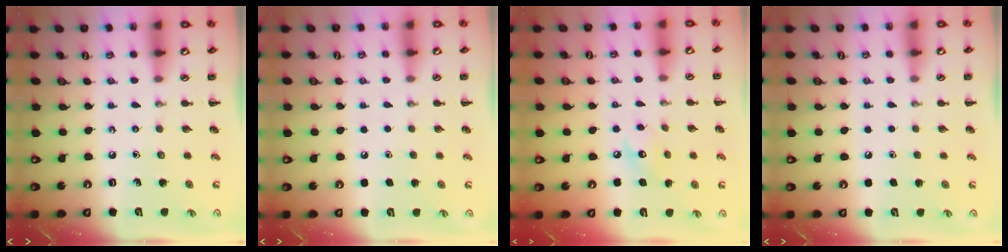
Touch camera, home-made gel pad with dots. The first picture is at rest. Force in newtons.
{"total": 1.6, "press": 1.6, "slide": 0.1}
{"total": 6.4, "press": 6.3, "slide": 1.0}
{"total": 1.6, "press": 1.6, "slide": 0.1}